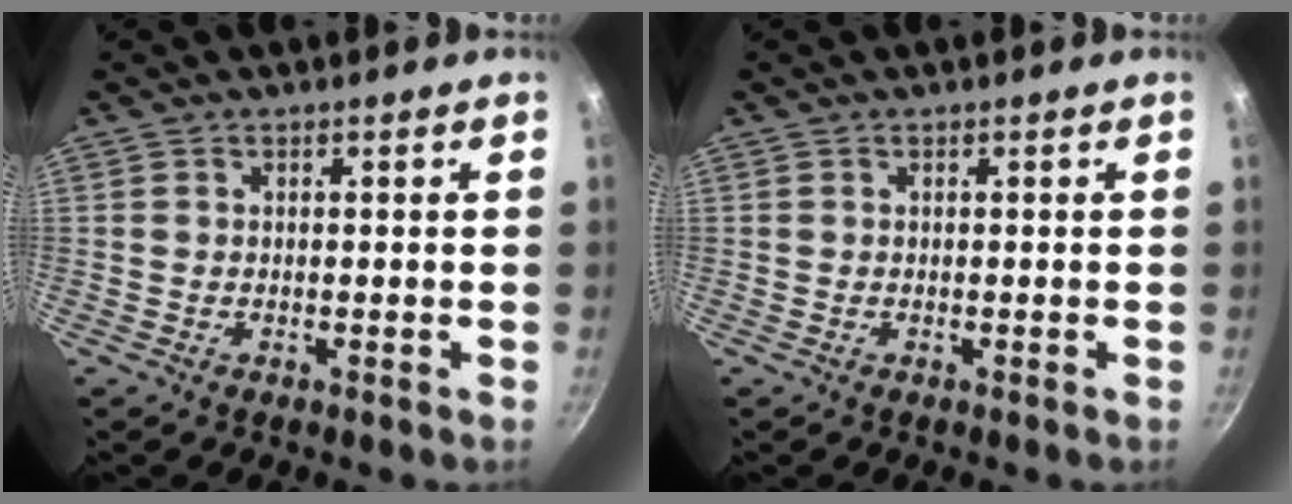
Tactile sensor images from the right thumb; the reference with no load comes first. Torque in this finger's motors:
{"motor_torque": [0.00, 0.00, 0.00, 0.00, 0.03]}